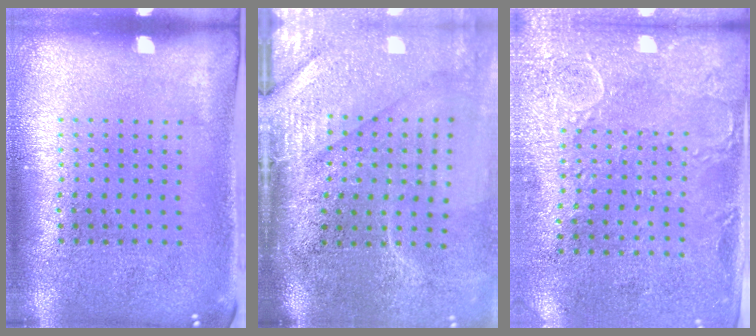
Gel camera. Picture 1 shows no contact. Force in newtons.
{"total": 4.1, "press": 3.5, "slide": 2.1}
{"total": 2.9, "press": 2.4, "slide": 1.7}